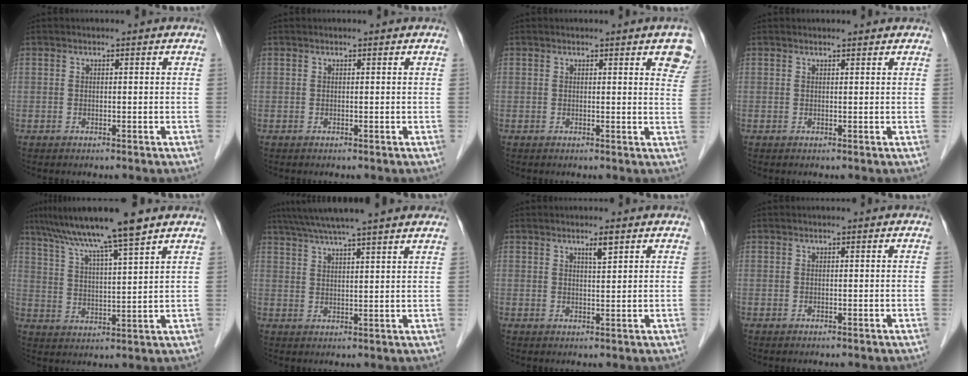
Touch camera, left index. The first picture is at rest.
{"total": 0.0}
{"total": 5.0, "force": [3.3, 0.9, 3.7], "torque": [-0.029, -0.008, 0.023]}
{"total": 2.4, "force": [2.2, 0.6, 0.6], "torque": [-0.012, 0.017, 0.025]}
{"total": 12.1, "force": [9.3, -0.8, 7.7], "torque": [-0.135, 0.021, 0.159]}
{"total": 16.0, "force": [13.5, 0.4, 8.5], "torque": [-0.142, 0.048, 0.183]}
{"total": 2.1, "force": [1.4, 0.2, 1.6], "torque": [-0.032, 0.003, 0.026]}
{"total": 0.0}